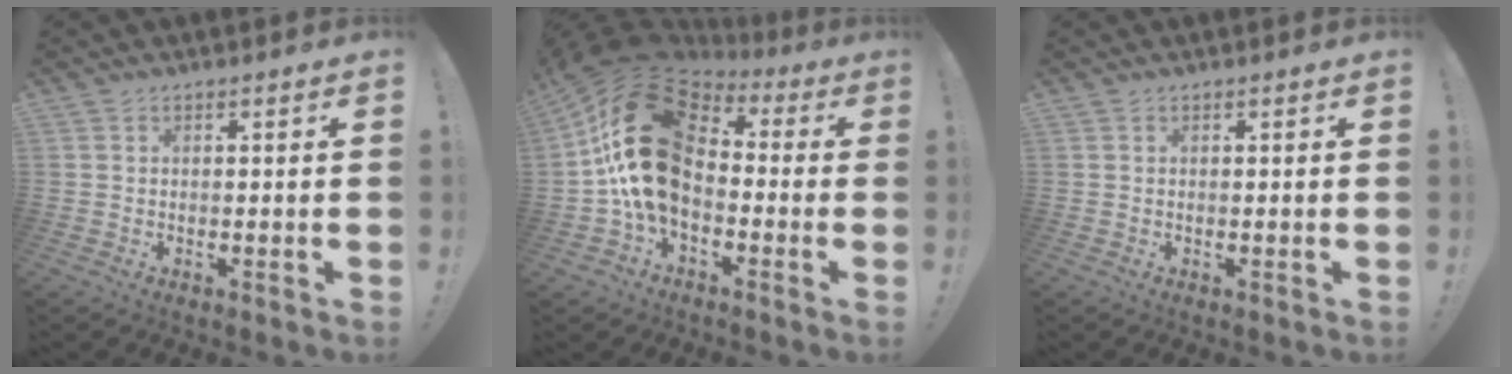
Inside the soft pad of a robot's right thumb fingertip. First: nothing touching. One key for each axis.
{"total": 25.4, "fx": 2.9, "fy": 15.7, "fz": 19.7, "tx": -0.374, "ty": -0.006, "tz": 0.062}
{"total": 0.0}